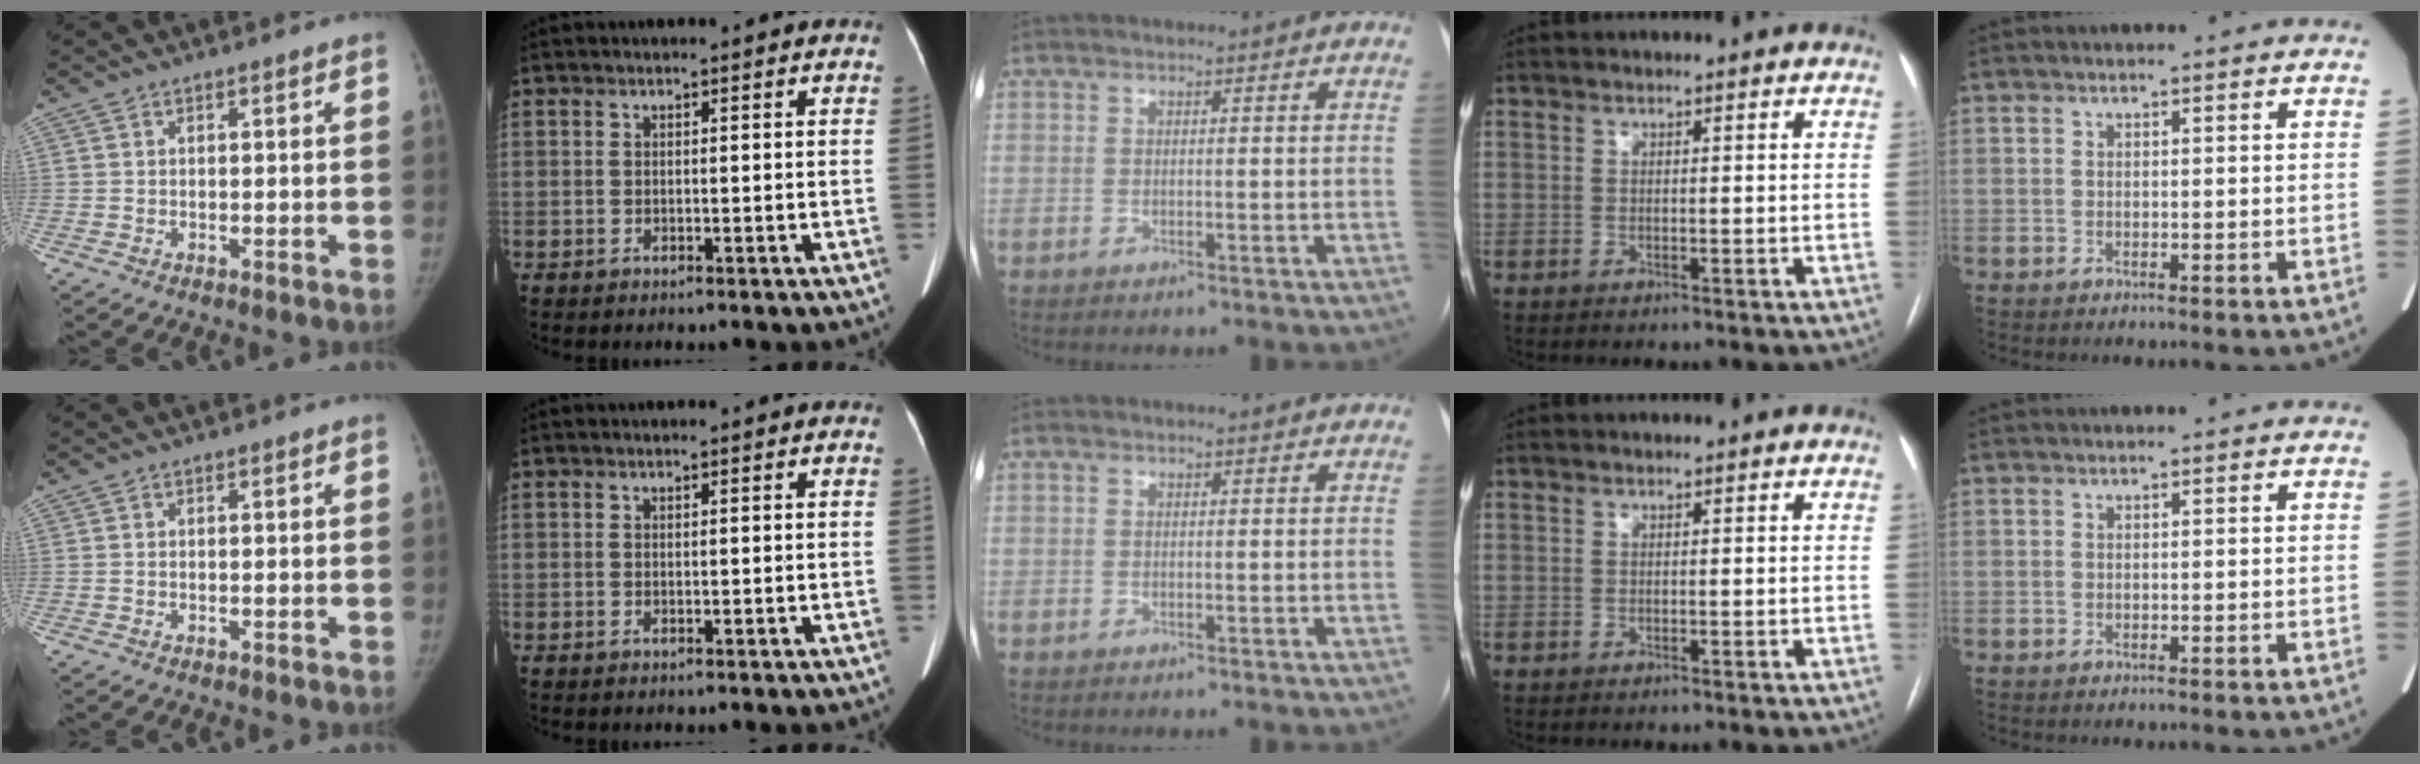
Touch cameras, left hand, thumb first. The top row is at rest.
{}